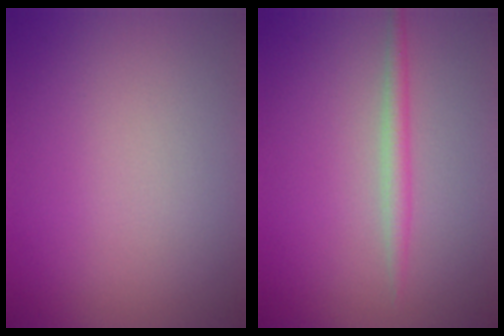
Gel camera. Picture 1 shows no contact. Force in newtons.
{"total": 1.7, "press": 1.7, "slide": 0.0}